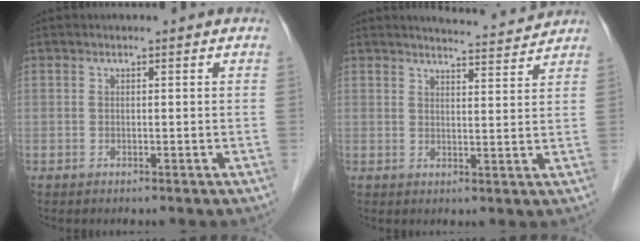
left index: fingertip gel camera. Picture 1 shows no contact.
{"total": 5.6, "force": [5.6, -0.2, 0.6], "torque": [-0.019, -0.008, 0.069]}